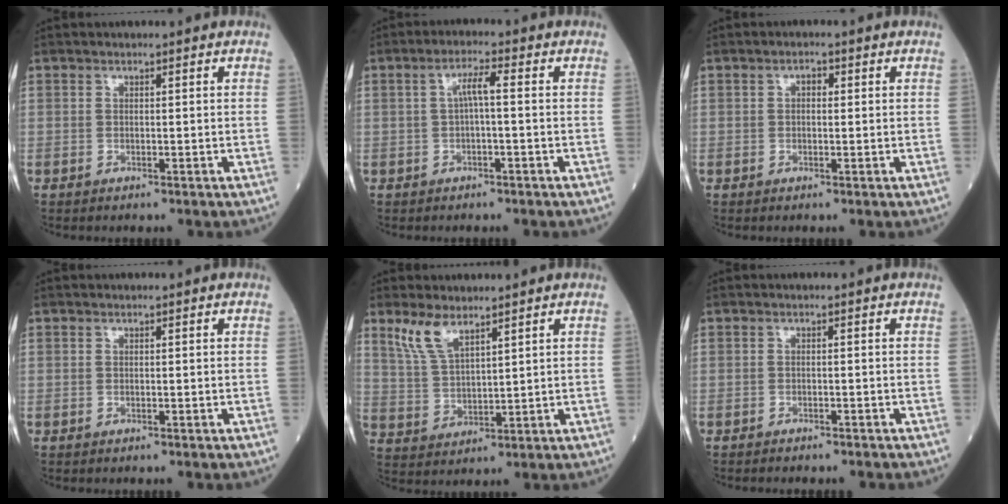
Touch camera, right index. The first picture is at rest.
{"total": 3.1, "force": [0.1, 0.3, 3.1], "torque": [-0.053, 0.011, 0.002]}
{"total": 1.2, "force": [0.2, 0.8, 0.9], "torque": [-0.011, 0.008, 0.001]}
{"total": 0.0}
{"total": 5.7, "force": [4.2, 1.6, 3.6], "torque": [-0.087, 0.005, 0.090]}
{"total": 3.2, "force": [-2.9, 0.6, 1.1], "torque": [-0.015, -0.003, -0.035]}